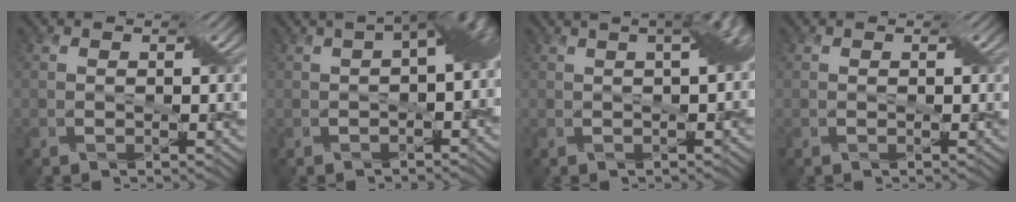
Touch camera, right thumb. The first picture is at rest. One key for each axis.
{"total": 8.3, "fx": 0.5, "fy": 3.8, "fz": 7.4, "tx": -0.086, "ty": 0.006, "tz": 0.009}
{"total": 5.5, "fx": 1.3, "fy": 1.8, "fz": 5.0, "tx": -0.047, "ty": 0.027, "tz": 0.006}
{"total": 0.0}